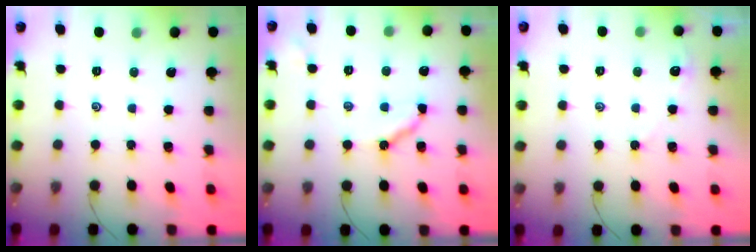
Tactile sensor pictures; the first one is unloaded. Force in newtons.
{"total": 9.7, "press": 9.6, "slide": 1.0}
{"total": 2.2, "press": 2.2, "slide": 0.3}